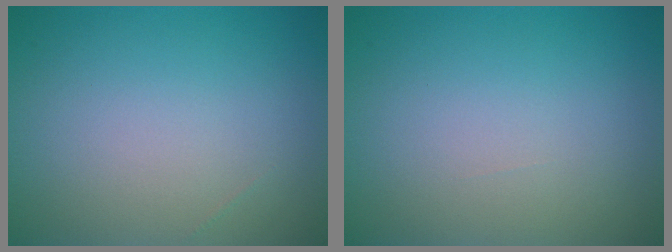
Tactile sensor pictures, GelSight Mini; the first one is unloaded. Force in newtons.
{"total": 0.0}